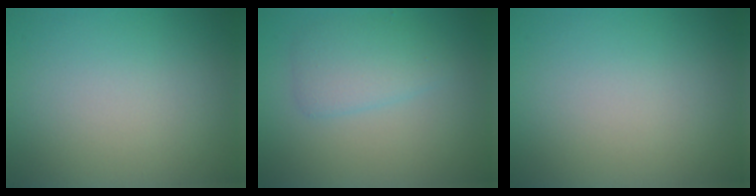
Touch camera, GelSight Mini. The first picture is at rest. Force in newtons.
{"total": 2.8, "press": 2.8, "slide": 0.1}
{"total": 0.0}